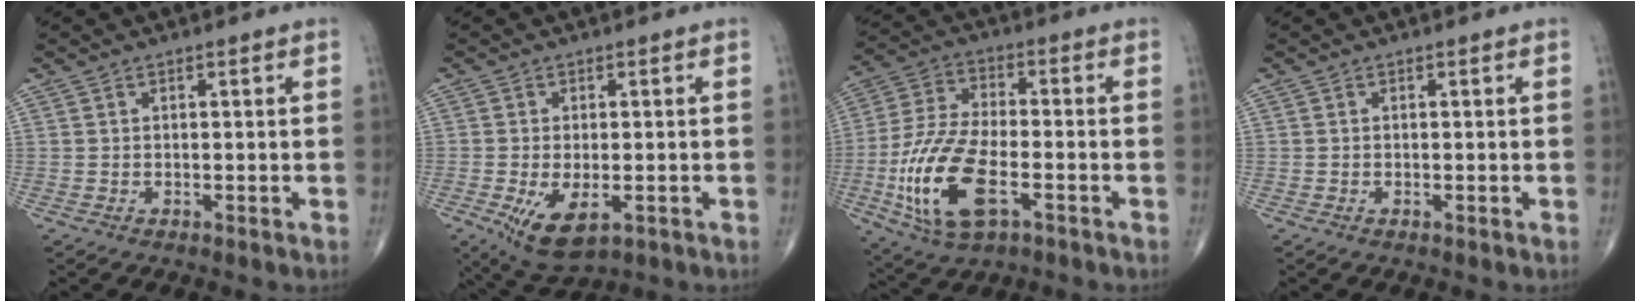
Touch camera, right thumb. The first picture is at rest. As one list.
[{"total": 8.2, "force": [-2.7, 4.0, 6.7], "torque": [-0.114, -0.013, -0.035]}, {"total": 17.1, "force": [-5.4, 7.9, 14.2], "torque": [-0.294, 0.016, -0.096]}, {"total": 0.0}]